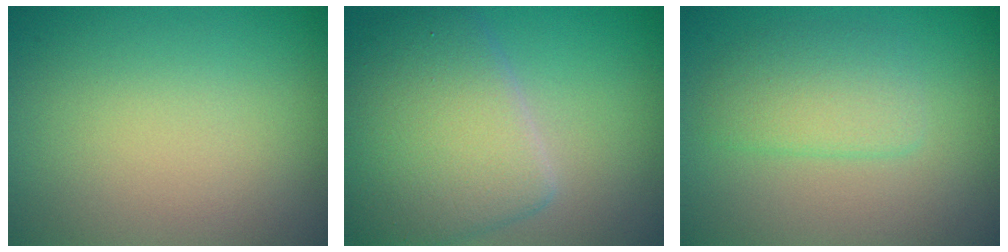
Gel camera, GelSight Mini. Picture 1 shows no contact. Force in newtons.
{"total": 7.1, "press": 7.1, "slide": 0.2}
{"total": 2.6, "press": 2.6, "slide": 0.0}